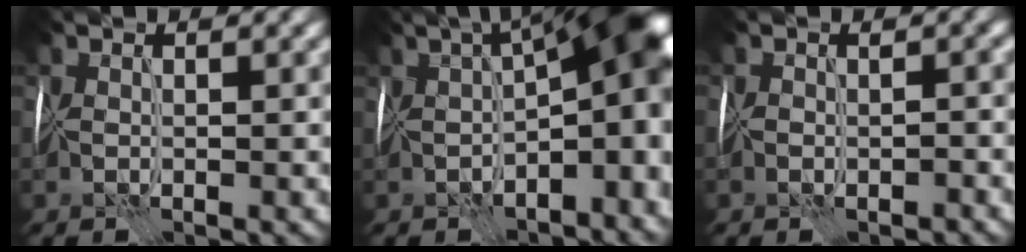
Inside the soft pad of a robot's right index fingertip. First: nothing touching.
{"total": 14.0, "force": [-1.1, 6.1, 12.6], "torque": [-0.158, 0.004, -0.003]}
{"total": 1.4, "force": [-0.8, 1.0, 0.3], "torque": [0.008, 0.008, -0.015]}